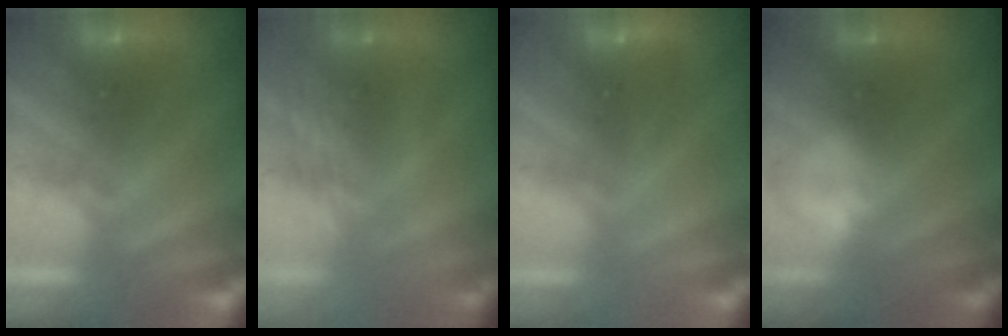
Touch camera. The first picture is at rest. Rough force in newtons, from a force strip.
{"total": 2.9}
{"total": 2.9}
{"total": 2.3}